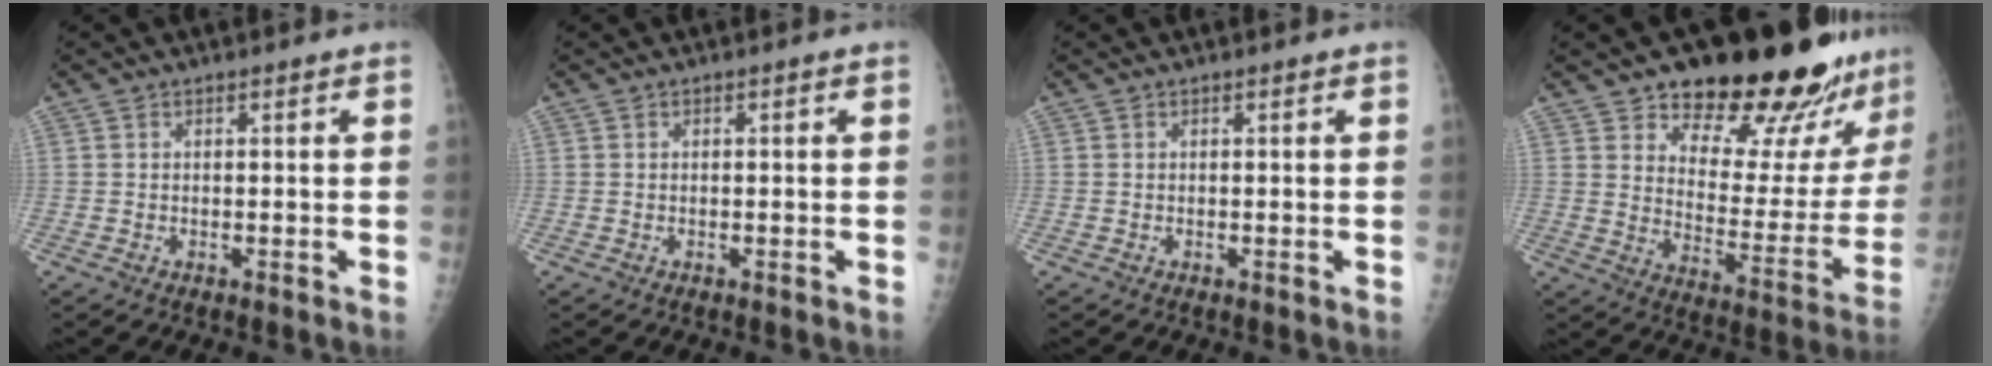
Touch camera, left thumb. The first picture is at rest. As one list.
[{"total": 0.0}, {"total": 0.0}, {"total": 24.7, "force": [19.0, 8.5, 13.3], "torque": [-0.138, -0.118, 0.256]}]